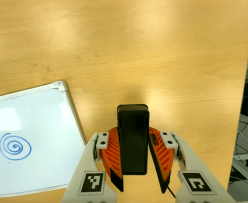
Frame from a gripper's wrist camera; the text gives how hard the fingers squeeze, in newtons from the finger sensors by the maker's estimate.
{"total": 7.6, "left": 6.6, "right": 8.7}